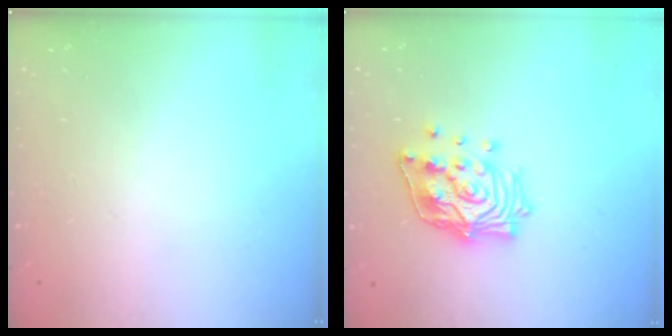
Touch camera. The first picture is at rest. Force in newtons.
{"total": 14.6, "press": 14.5, "slide": 1.8}